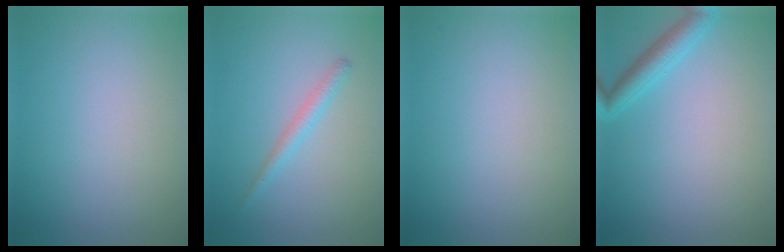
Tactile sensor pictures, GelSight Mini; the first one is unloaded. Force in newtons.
{"total": 1.5, "press": 1.5, "slide": 0.1}
{"total": 0.0}
{"total": 2.4, "press": 2.4, "slide": 0.1}